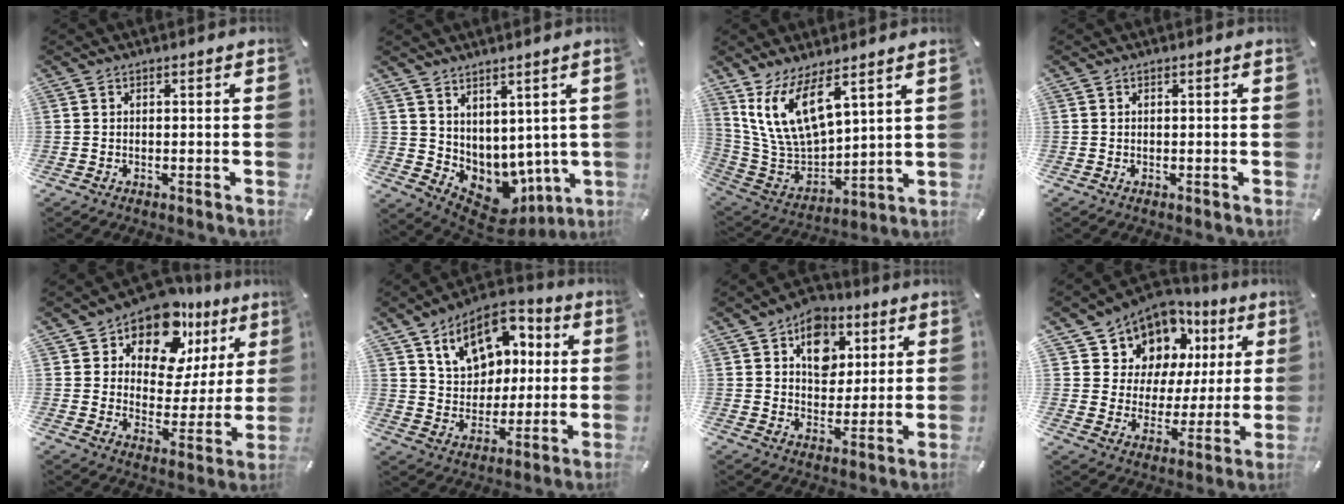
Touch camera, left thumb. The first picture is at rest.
{"total": 5.2, "force": [1.2, 5.0, 0.6], "torque": [-0.004, -0.055, 0.038]}
{"total": 14.1, "force": [8.6, 6.5, 9.1], "torque": [-0.210, -0.048, 0.157]}
{"total": 0.0}
{"total": 14.5, "force": [10.1, 8.2, 6.3], "torque": [-0.112, -0.075, 0.182]}
{"total": 13.9, "force": [6.2, 10.6, 6.5], "torque": [-0.113, -0.019, 0.120]}
{"total": 10.3, "force": [4.6, 8.1, 4.4], "torque": [-0.050, -0.023, 0.080]}
{"total": 10.3, "force": [7.0, 7.5, 0.6], "torque": [-0.032, -0.071, 0.131]}